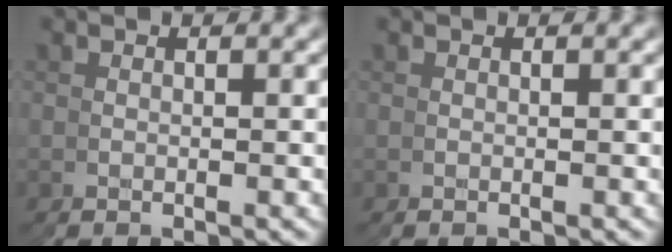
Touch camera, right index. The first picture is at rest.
{"total": 0.0}